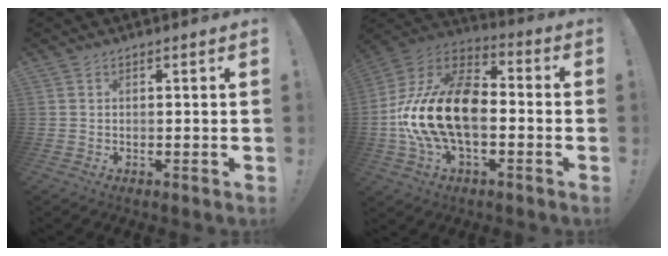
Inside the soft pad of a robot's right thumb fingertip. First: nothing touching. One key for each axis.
{"total": 22.4, "fx": -2.9, "fy": 13.4, "fz": 17.7, "tx": -0.342, "ty": 0.029, "tz": -0.040}